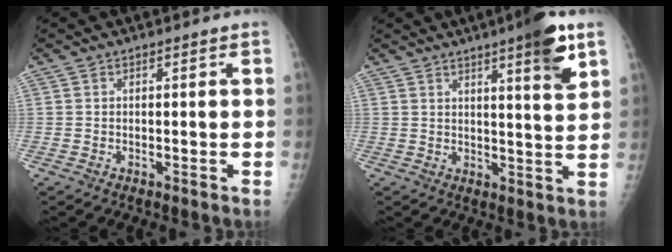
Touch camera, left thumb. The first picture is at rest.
{"total": 9.3, "force": [5.2, 1.1, 7.6], "torque": [-0.099, -0.027, 0.069]}